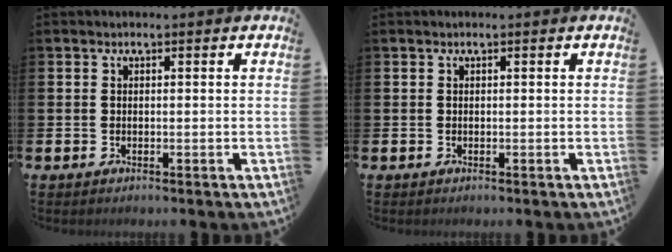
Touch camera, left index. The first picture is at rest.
{"total": 0.0}